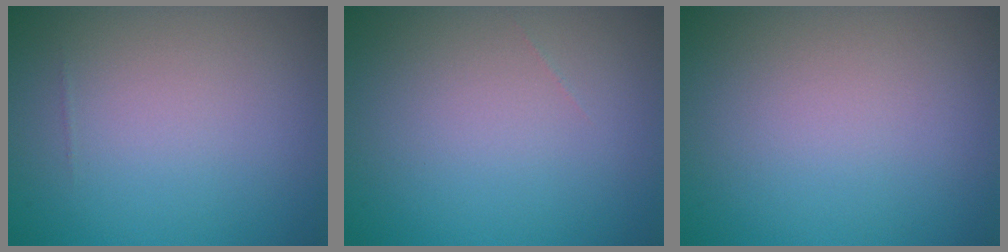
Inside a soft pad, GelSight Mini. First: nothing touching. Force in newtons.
{"total": 0.0}
{"total": 0.0}